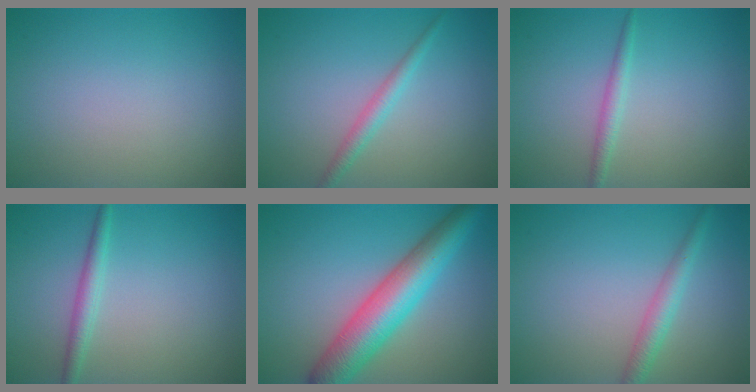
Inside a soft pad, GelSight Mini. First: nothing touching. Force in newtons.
{"total": 1.8, "press": 1.8, "slide": 0.0}
{"total": 1.4, "press": 1.4, "slide": 0.1}
{"total": 1.9, "press": 1.9, "slide": 0.1}
{"total": 7.6, "press": 7.6, "slide": 0.1}
{"total": 2.2, "press": 2.2, "slide": 0.2}